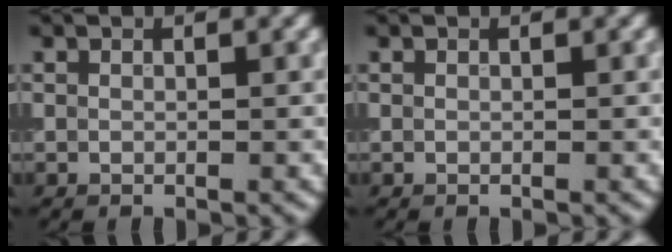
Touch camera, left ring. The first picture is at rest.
{"total": 0.0}